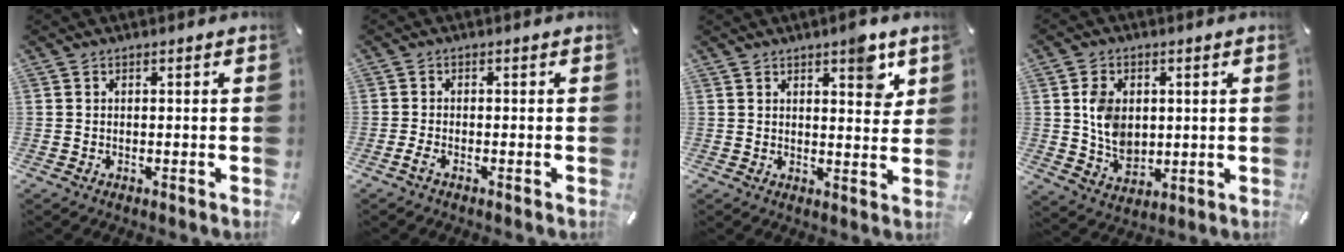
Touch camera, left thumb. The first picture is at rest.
{"total": 1.7, "force": [-1.0, 0.5, 1.2], "torque": [-0.021, 0.001, -0.018]}
{"total": 6.6, "force": [4.2, 2.9, 4.2], "torque": [-0.028, -0.029, 0.064]}
{"total": 8.7, "force": [1.1, 7.1, 4.9], "torque": [-0.107, 0.005, 0.021]}